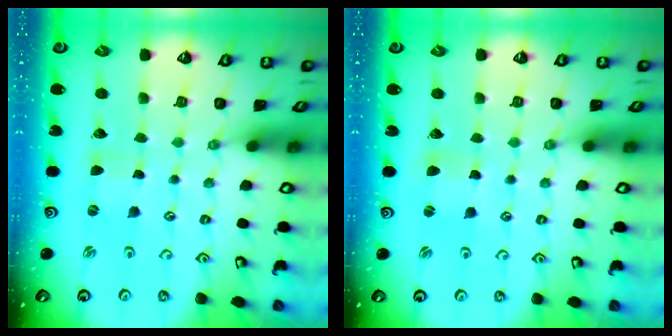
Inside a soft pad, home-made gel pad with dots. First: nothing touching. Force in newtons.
{"total": 1.5, "press": 1.4, "slide": 0.2}